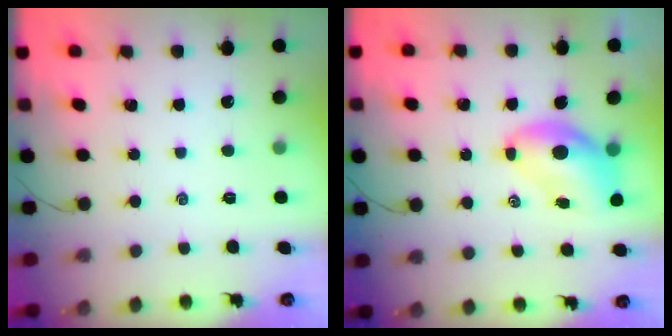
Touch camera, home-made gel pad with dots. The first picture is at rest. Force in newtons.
{"total": 7.4, "press": 7.2, "slide": 1.8}